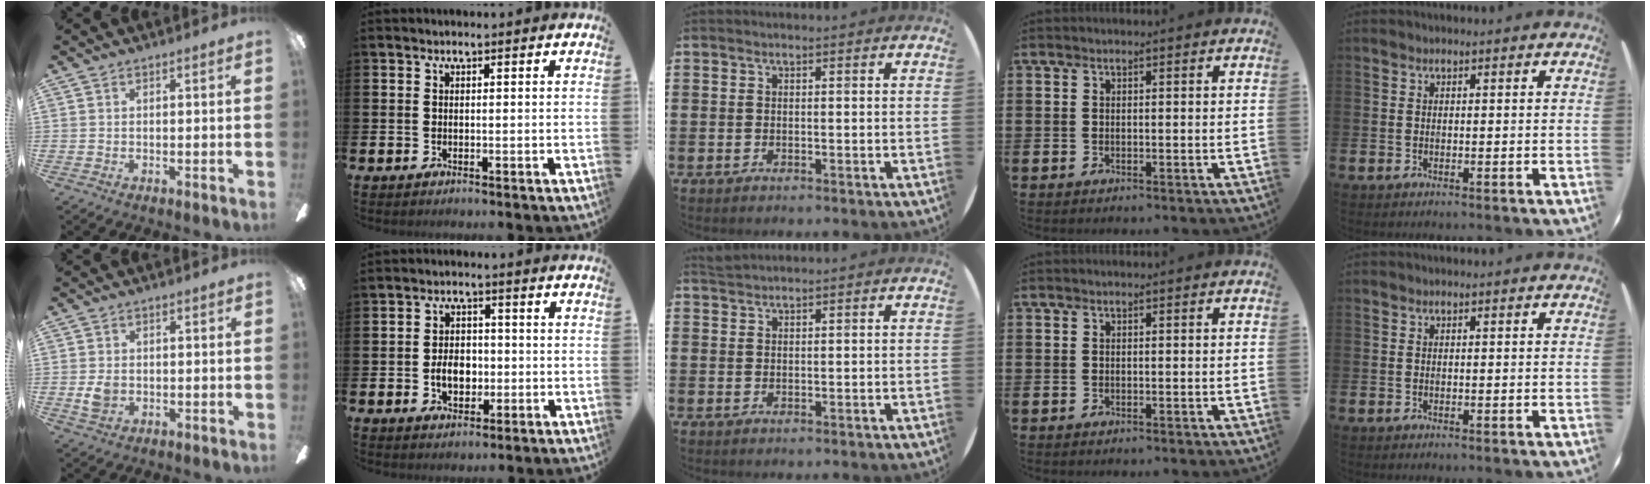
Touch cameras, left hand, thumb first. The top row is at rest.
{"thumb": {"total": 3.7, "force": [-0.3, 2.8, 2.3], "torque": [-0.041, 0.002, -0.008]}, "index": {"total": 4.6, "force": [-0.9, 3.3, 3.0], "torque": [-0.044, 0.001, -0.022]}, "middle": {"total": 1.1, "force": [1.1, -0.2, -0.1], "torque": [0.001, -0.001, 0.022]}}